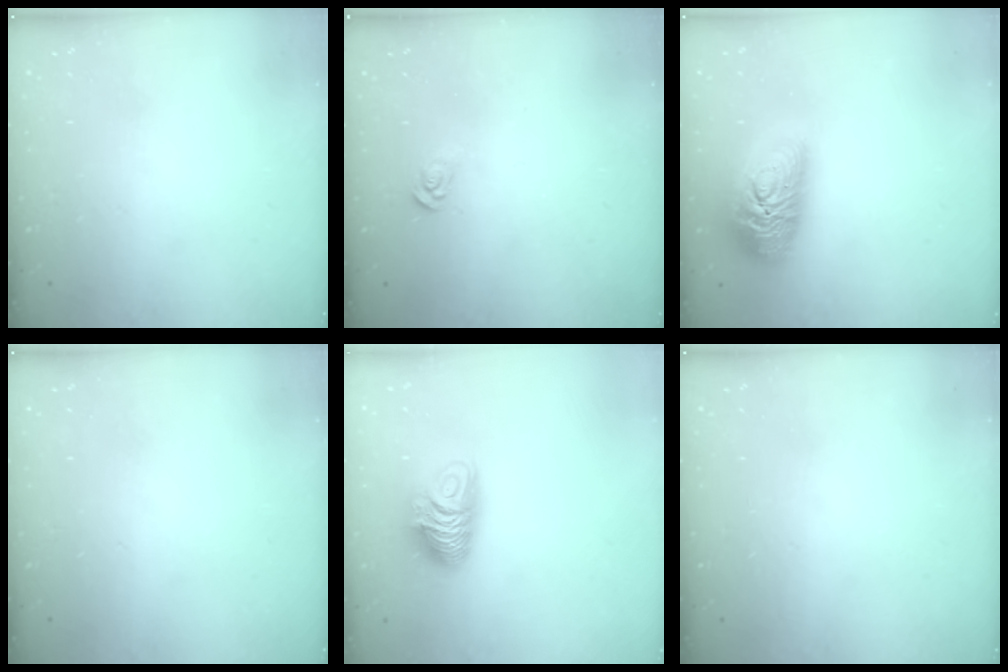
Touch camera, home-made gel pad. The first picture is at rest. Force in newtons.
{"total": 3.8, "press": 3.8, "slide": 0.4}
{"total": 19.1, "press": 19.1, "slide": 1.2}
{"total": 0.0}
{"total": 10.3, "press": 10.3, "slide": 0.4}
{"total": 0.0}